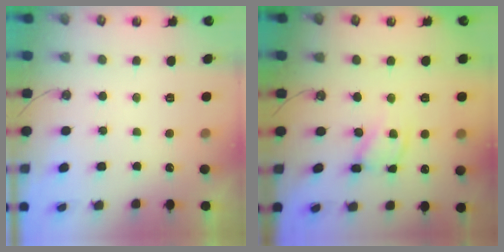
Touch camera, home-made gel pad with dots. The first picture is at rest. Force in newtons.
{"total": 9.9, "press": 9.9, "slide": 0.8}